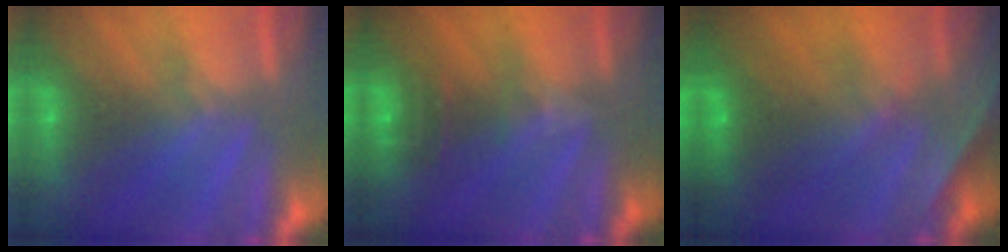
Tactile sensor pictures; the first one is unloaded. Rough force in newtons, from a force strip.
{"total": 2.7}
{"total": 6.9}